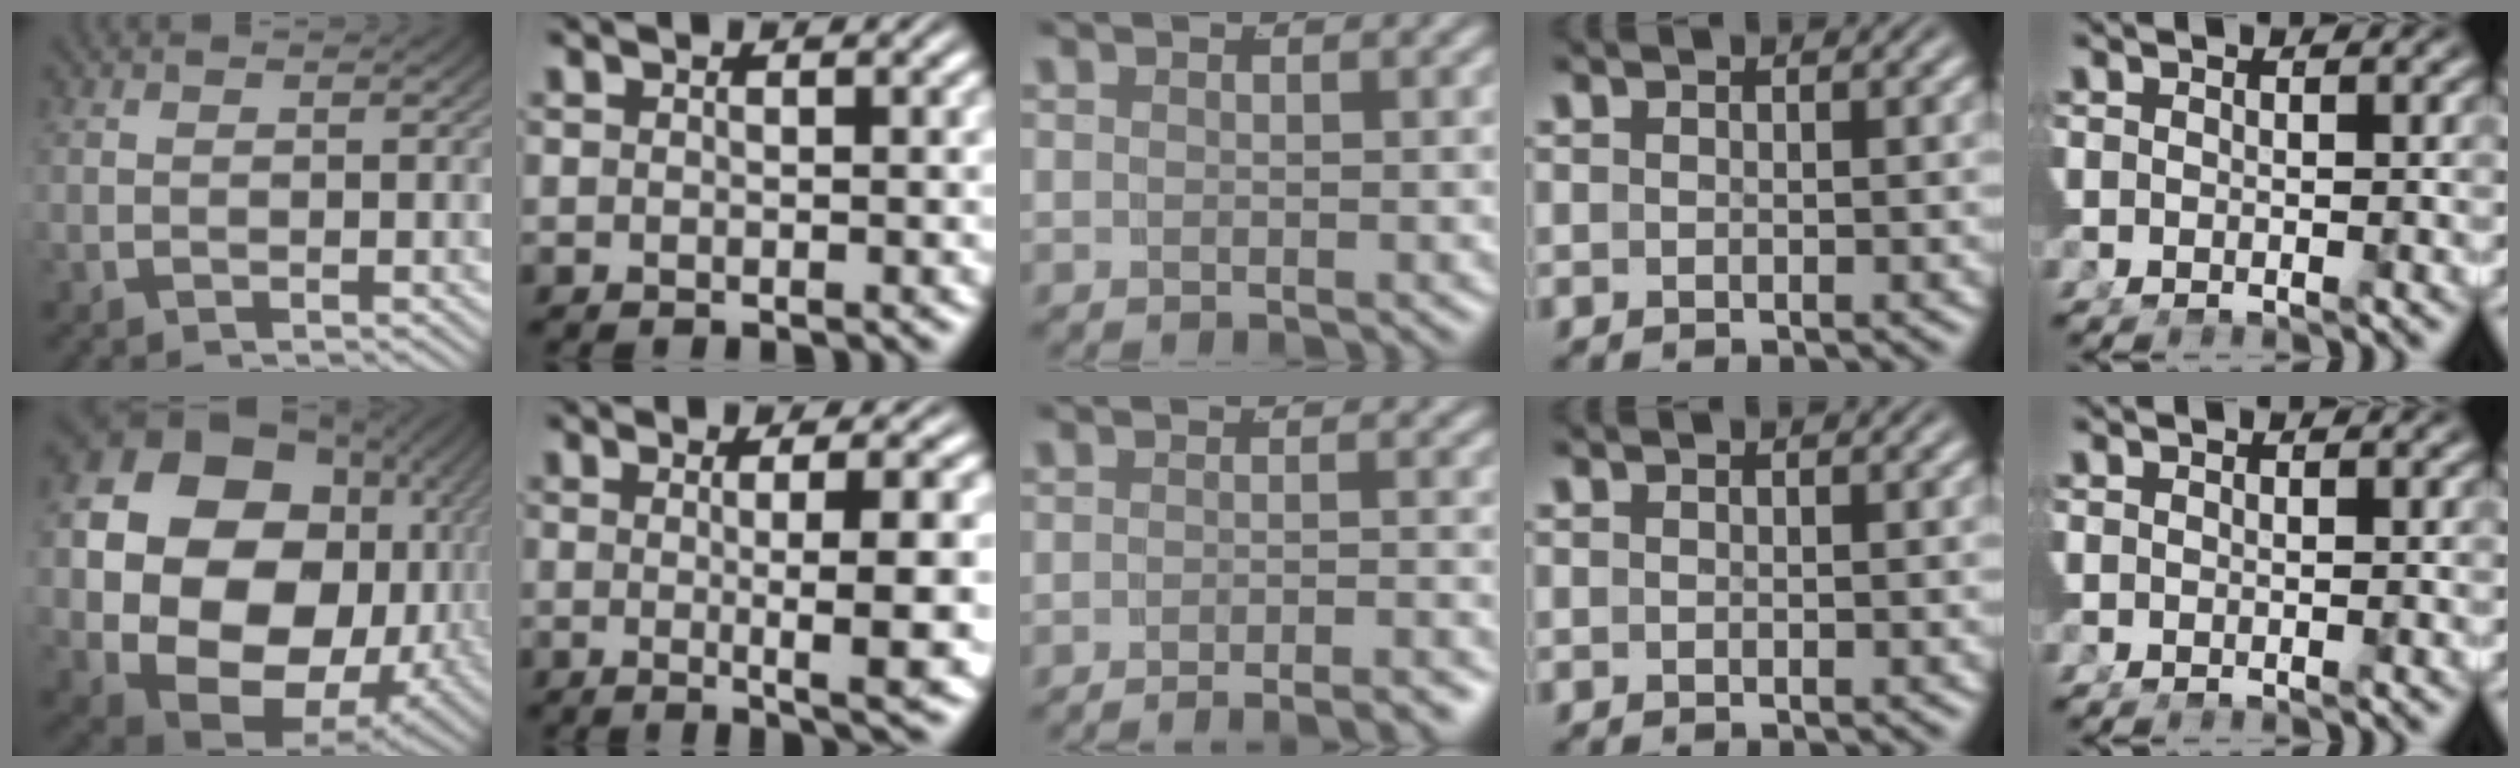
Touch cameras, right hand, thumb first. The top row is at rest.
{"thumb": {"total": 22.8, "force": [-0.2, 16.8, 15.5], "torque": [-0.307, -0.060, 0.011]}, "index": {"total": 6.7, "force": [-0.8, 0.4, 6.7], "torque": [-0.086, -0.001, -0.011]}, "middle": {"total": 5.3, "force": [-5.1, 0.5, 1.5], "torque": [-0.005, -0.002, -0.082]}}